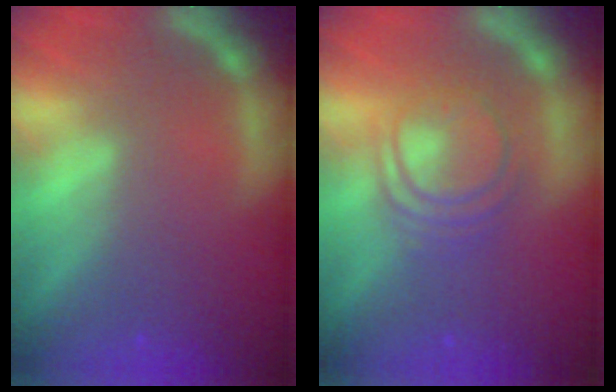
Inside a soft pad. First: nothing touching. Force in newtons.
{"total": 5.6}